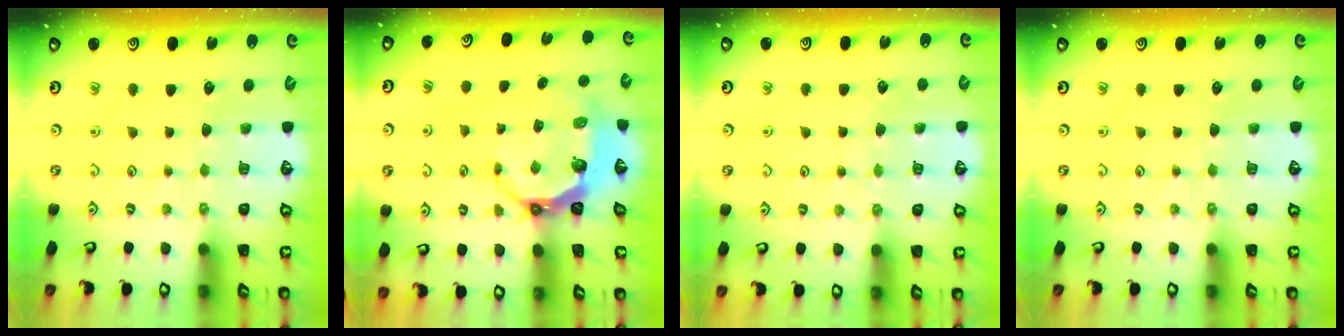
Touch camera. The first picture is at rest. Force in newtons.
{"total": 7.5, "press": 6.5, "slide": 3.8}
{"total": 2.6, "press": 2.6, "slide": 0.3}
{"total": 0.0}